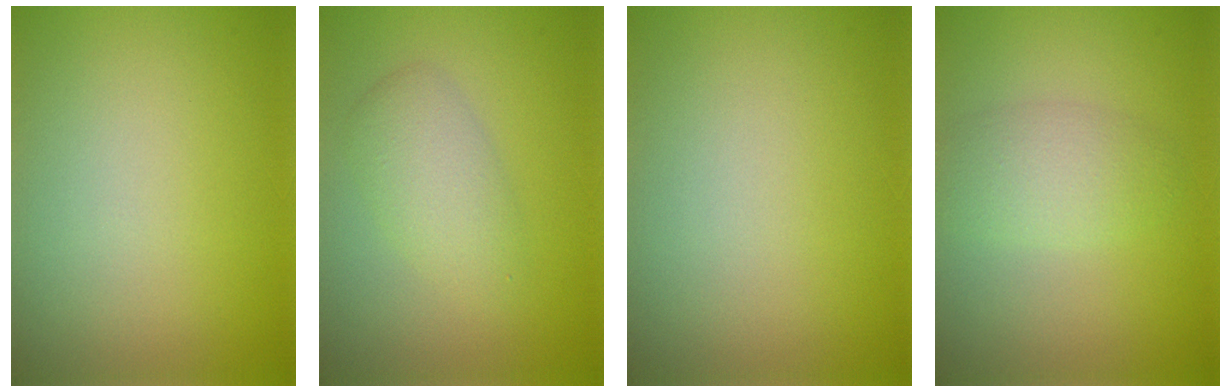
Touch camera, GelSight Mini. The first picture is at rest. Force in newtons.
{"total": 3.0, "press": 3.0, "slide": 0.0}
{"total": 0.0}
{"total": 2.8, "press": 2.8, "slide": 0.1}